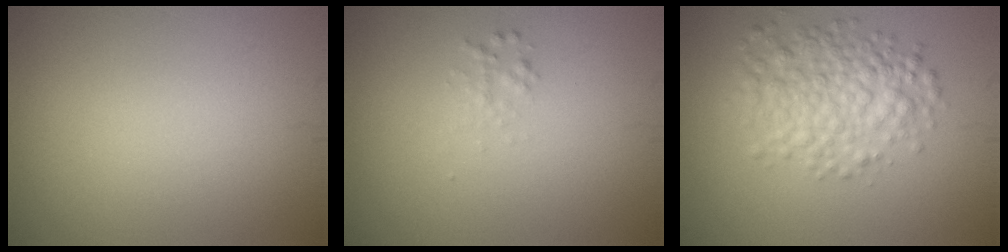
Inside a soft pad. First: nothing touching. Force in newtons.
{"total": 0.9, "press": 0.9, "slide": 0.1}
{"total": 5.1, "press": 5.1, "slide": 0.1}